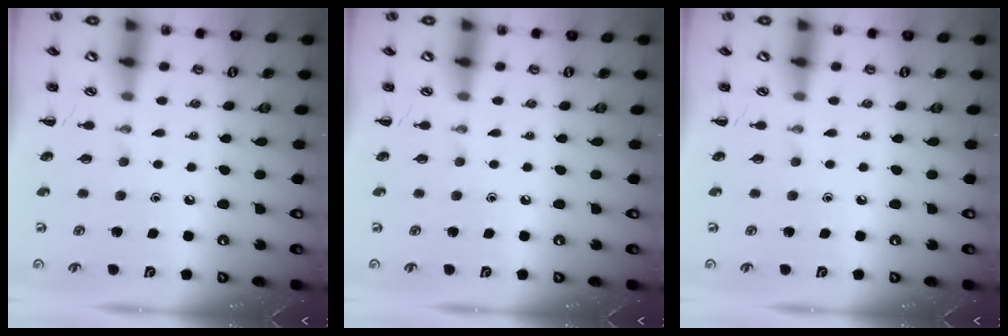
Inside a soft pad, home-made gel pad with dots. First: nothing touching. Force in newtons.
{"total": 0.0}
{"total": 0.0}